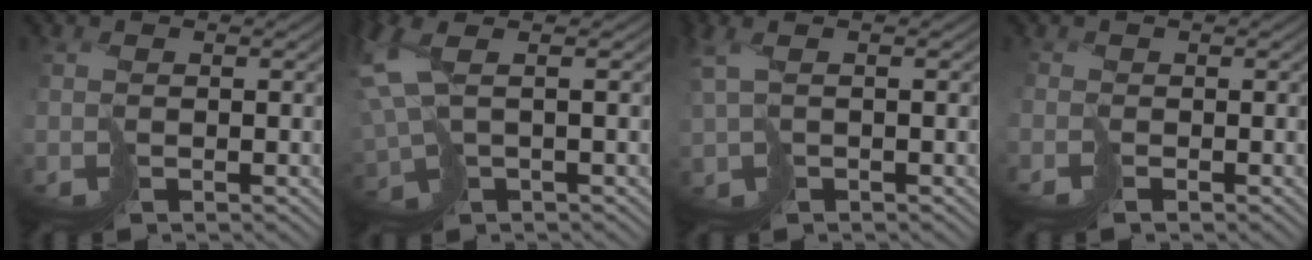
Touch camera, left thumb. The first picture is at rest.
{"total": 6.8, "force": [0.9, 2.4, 6.3], "torque": [-0.172, -0.006, 0.020]}
{"total": 3.3, "force": [1.0, 1.1, 2.9], "torque": [-0.080, -0.004, 0.020]}
{"total": 1.1, "force": [-0.5, -0.4, -0.9], "torque": [0.034, 0.003, -0.011]}